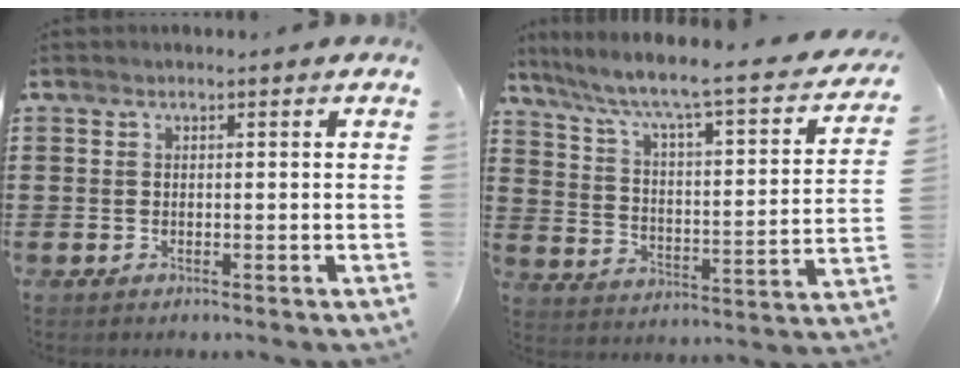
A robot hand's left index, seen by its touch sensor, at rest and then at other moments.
{"total": 5.4, "force": [3.8, 0.3, 3.8], "torque": [-0.092, -0.040, 0.049]}